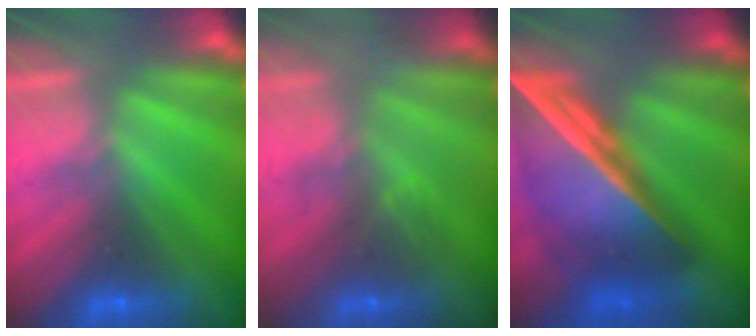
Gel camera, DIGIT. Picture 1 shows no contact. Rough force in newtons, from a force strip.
{"total": 2.8}
{"total": 7.3}